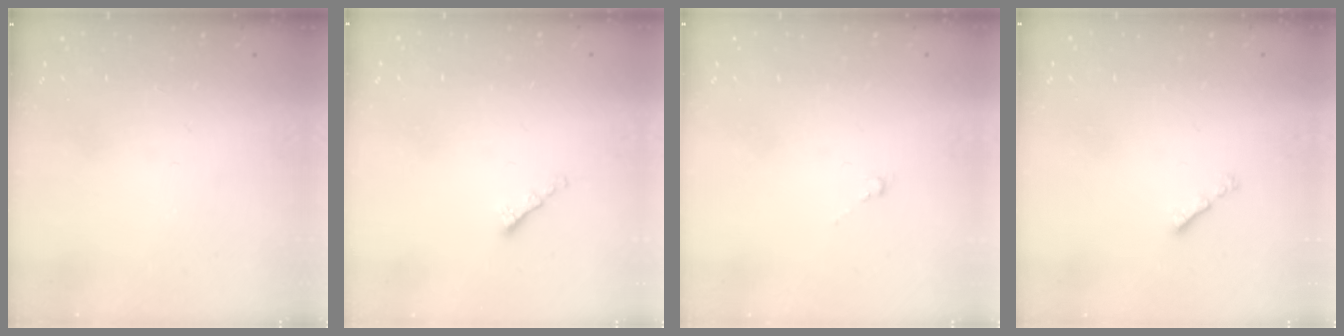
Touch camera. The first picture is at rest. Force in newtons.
{"total": 1.3, "press": 1.2, "slide": 0.6}
{"total": 0.5, "press": 0.3, "slide": 0.4}
{"total": 1.3, "press": 1.2, "slide": 0.5}